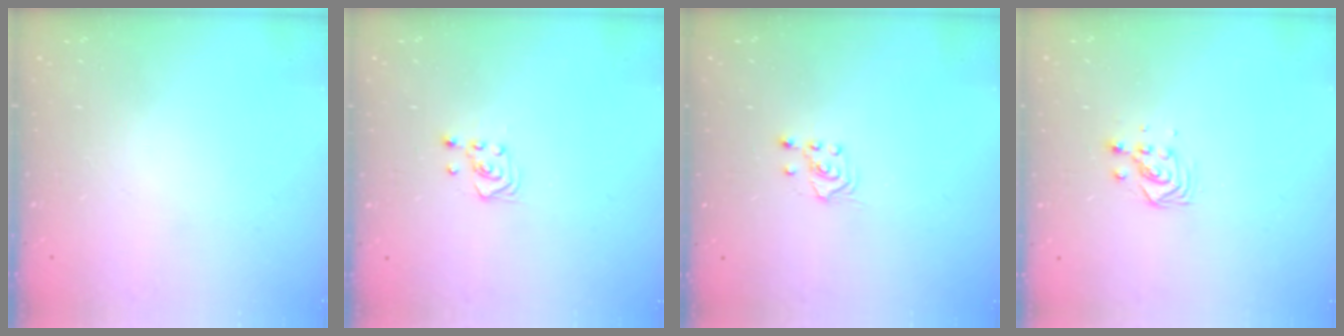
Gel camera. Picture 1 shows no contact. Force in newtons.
{"total": 3.0, "press": 2.6, "slide": 1.5}
{"total": 2.6, "press": 2.4, "slide": 0.8}
{"total": 3.4, "press": 3.4, "slide": 0.2}